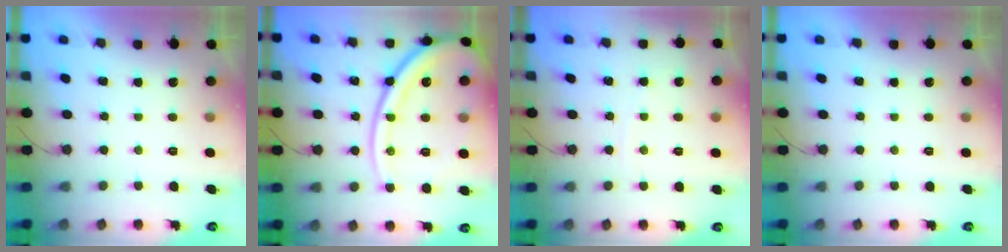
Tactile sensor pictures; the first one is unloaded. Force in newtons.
{"total": 22.3, "press": 22.1, "slide": 2.8}
{"total": 2.2, "press": 2.2, "slide": 0.3}
{"total": 0.0}